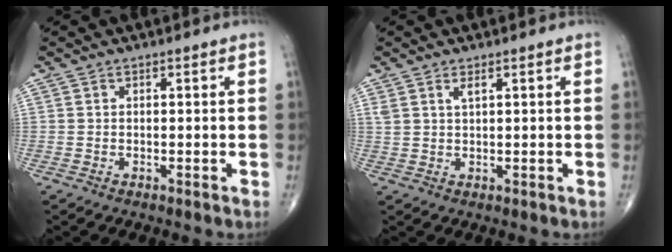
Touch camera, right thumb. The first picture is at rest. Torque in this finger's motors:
{"motor_torque": [-0.02, 0.02, 0.26, 0.19, 0.01]}